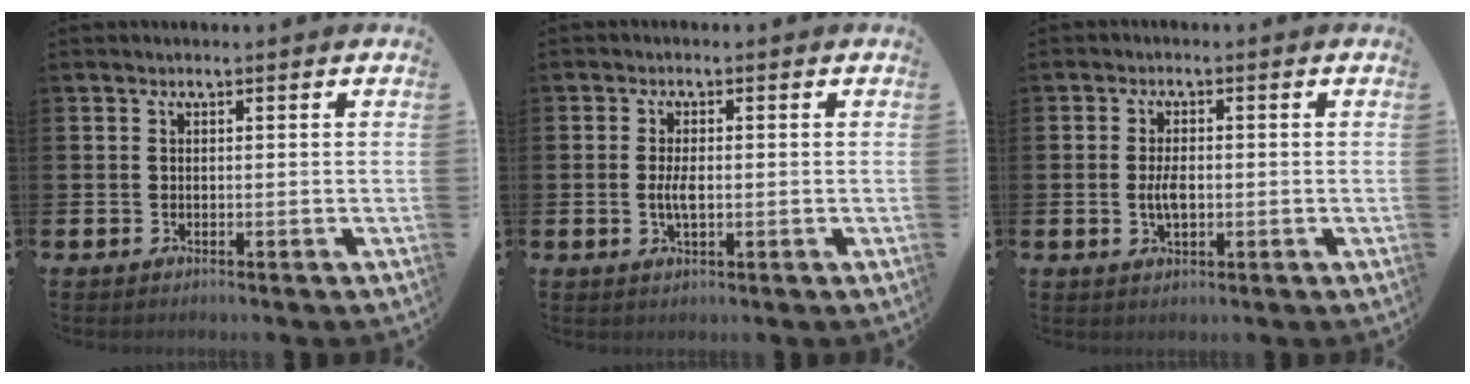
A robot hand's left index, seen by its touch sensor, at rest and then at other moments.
{"total": 3.0, "force": [-0.1, 1.3, 2.7], "torque": [-0.041, -0.002, -0.005]}
{"total": 3.2, "force": [-0.2, 1.6, 2.8], "torque": [-0.043, -0.001, -0.007]}